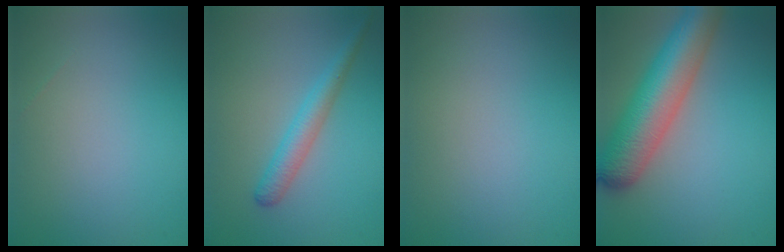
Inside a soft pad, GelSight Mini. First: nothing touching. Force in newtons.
{"total": 2.7, "press": 2.7, "slide": 0.0}
{"total": 0.0}
{"total": 8.2, "press": 8.2, "slide": 0.4}